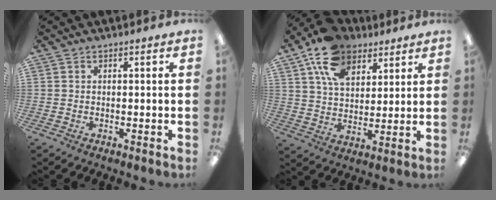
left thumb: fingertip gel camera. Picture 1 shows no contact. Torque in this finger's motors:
{"motor_torque": [0.31, 0.40, 1.85, -0.92, 0.35]}